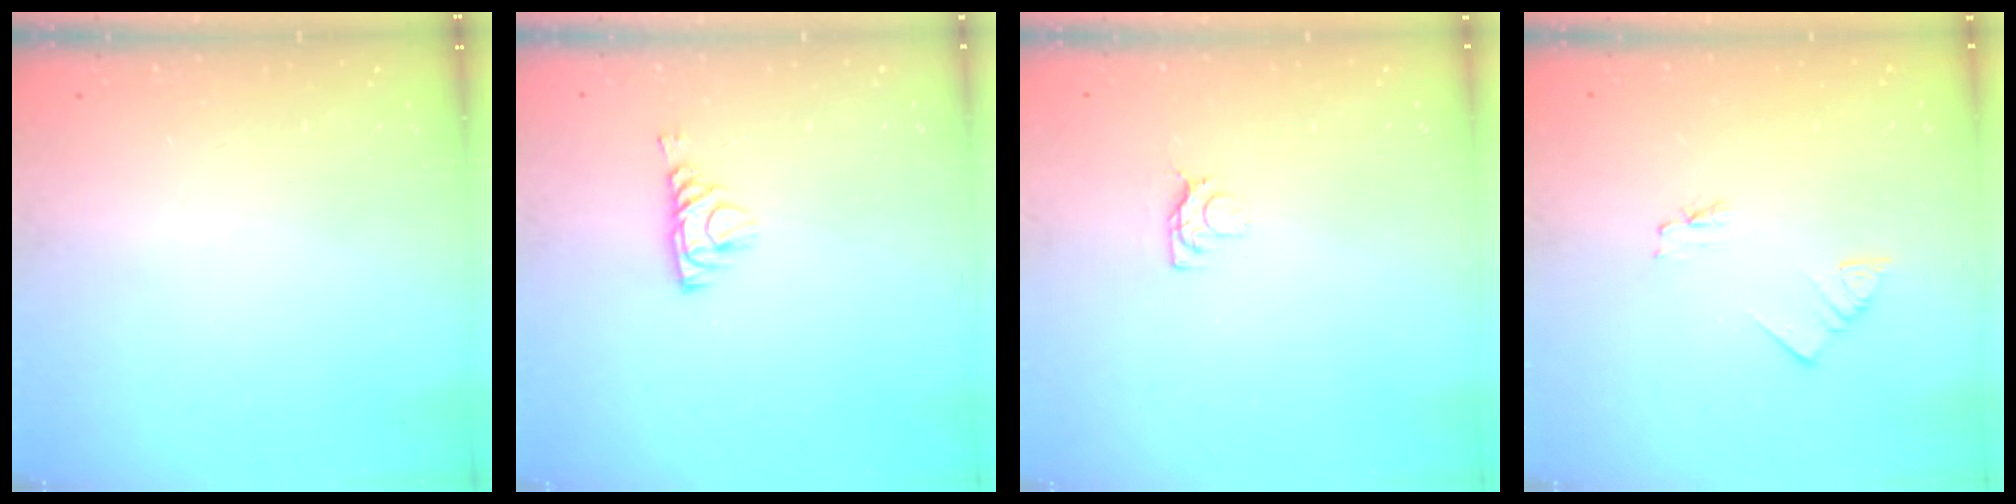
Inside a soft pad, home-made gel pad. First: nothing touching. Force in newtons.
{"total": 6.0, "press": 5.9, "slide": 0.8}
{"total": 3.4, "press": 3.3, "slide": 0.5}
{"total": 2.7, "press": 2.7, "slide": 0.3}